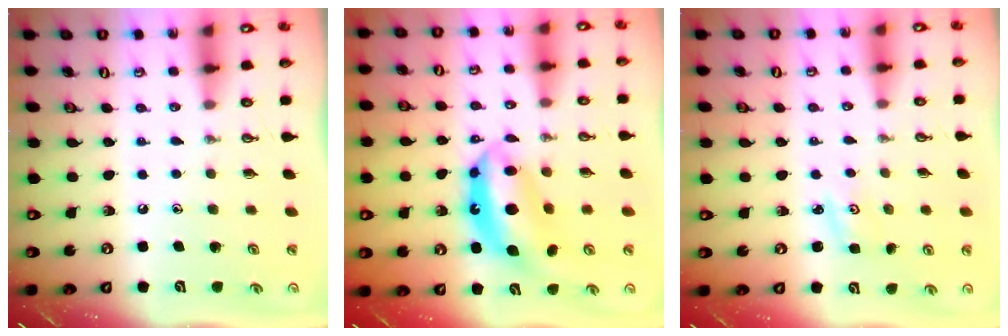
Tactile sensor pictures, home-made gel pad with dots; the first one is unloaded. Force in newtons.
{"total": 13.6, "press": 13.5, "slide": 1.2}
{"total": 2.5, "press": 2.5, "slide": 0.3}